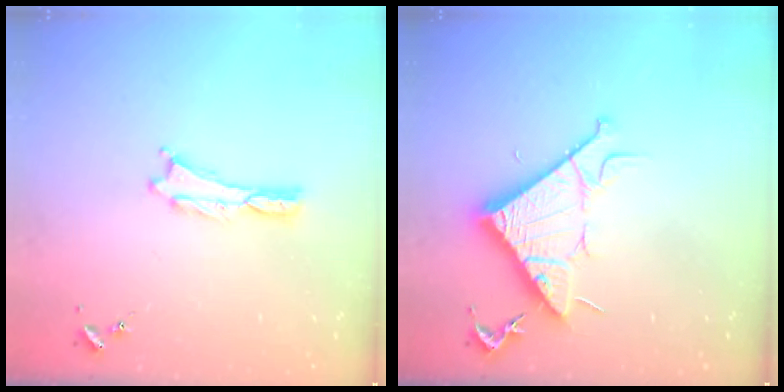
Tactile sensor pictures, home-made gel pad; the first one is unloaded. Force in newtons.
{"total": 10.2, "press": 10.2, "slide": 0.3}